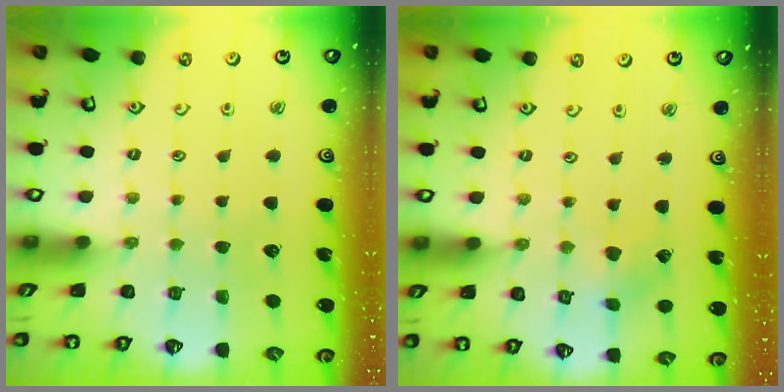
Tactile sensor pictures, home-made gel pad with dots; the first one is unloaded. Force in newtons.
{"total": 1.8, "press": 1.8, "slide": 0.1}